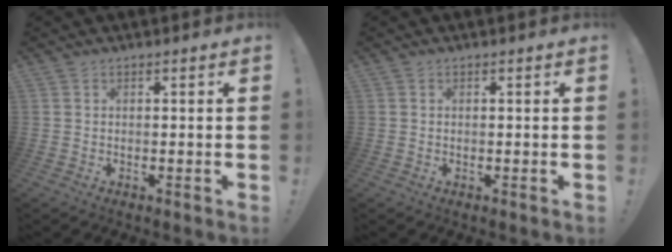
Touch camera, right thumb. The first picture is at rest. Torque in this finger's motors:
{"motor_torque": [-0.03, -0.28, -0.04, 0.08, 0.01]}